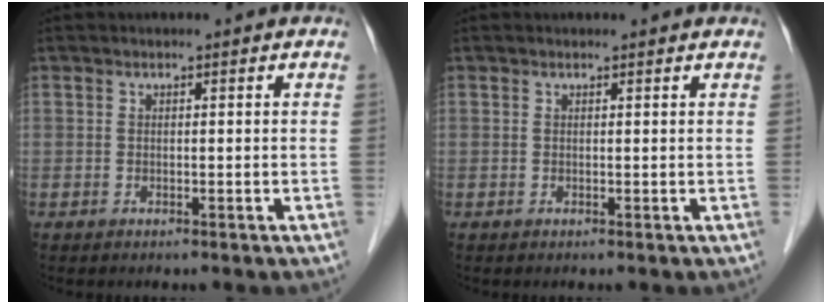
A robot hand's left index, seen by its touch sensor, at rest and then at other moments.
{"total": 1.0, "force": [1.0, 0.1, 0.1], "torque": [-0.010, 0.003, 0.009]}